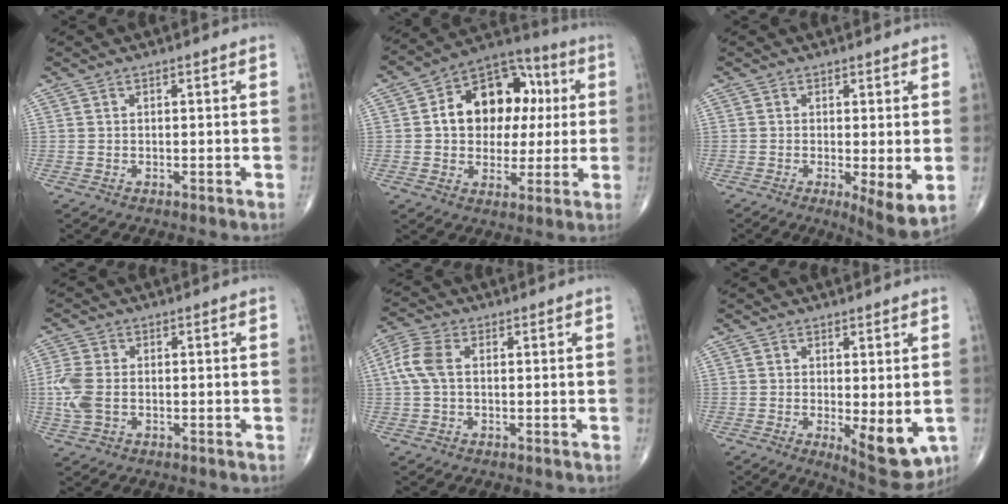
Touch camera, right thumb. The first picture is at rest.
{"total": 16.8, "force": [2.7, 12.0, 11.5], "torque": [-0.124, 0.022, 0.036]}
{"total": 6.2, "force": [-0.7, 1.6, 5.9], "torque": [-0.094, -0.021, -0.013]}
{"total": 6.4, "force": [-0.8, 4.1, 4.9], "torque": [-0.135, 0.004, -0.018]}
{"total": 5.9, "force": [0.6, 3.4, 4.8], "torque": [-0.128, 0.020, 0.008]}
{"total": 8.5, "force": [-1.5, 3.1, 7.7], "torque": [-0.096, -0.022, -0.013]}